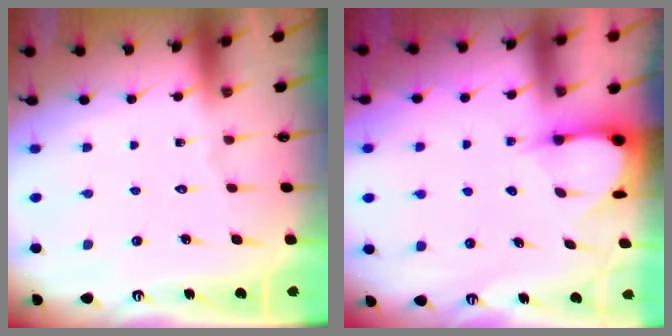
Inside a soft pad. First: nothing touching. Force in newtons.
{"total": 3.6, "press": 3.5, "slide": 0.3}